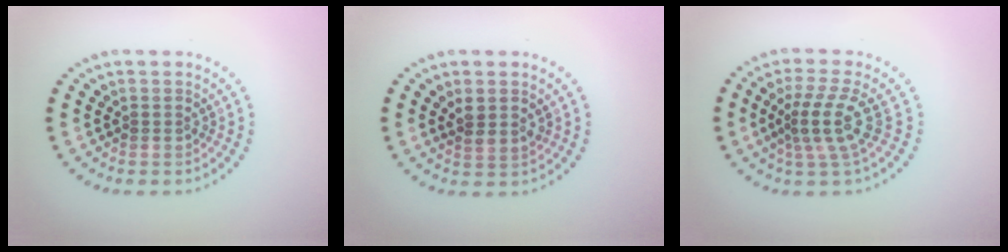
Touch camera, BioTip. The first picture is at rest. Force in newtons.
{"total": 1.9, "press": 1.7, "slide": 0.8}
{"total": 3.7, "press": 2.7, "slide": 2.4}